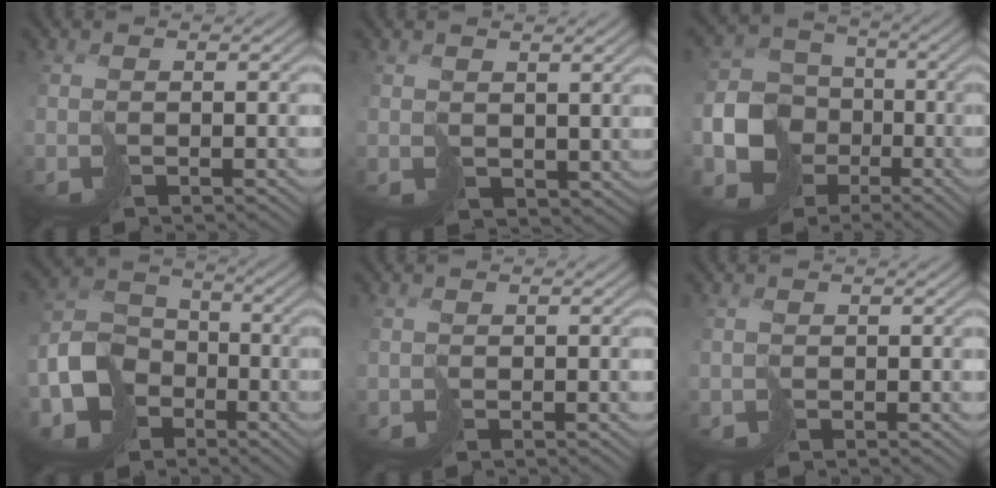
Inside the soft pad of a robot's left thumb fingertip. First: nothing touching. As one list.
[{"total": 2.8, "force": [1.2, 2.2, 1.2], "torque": [-0.038, -0.013, 0.028]}, {"total": 9.3, "force": [-3.5, 7.9, 3.5], "torque": [-0.076, -0.024, -0.075]}, {"total": 9.9, "force": [-5.1, 7.5, 4.0], "torque": [-0.093, -0.026, -0.107]}, {"total": 1.3, "force": [-0.5, 1.0, 0.5], "torque": [-0.012, -0.006, -0.010]}, {"total": 0.9, "force": [-0.3, 0.9, 0.1], "torque": [-0.007, -0.006, -0.007]}]